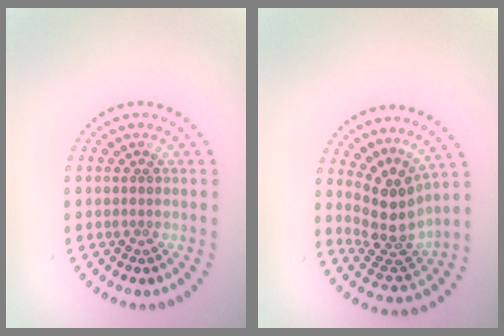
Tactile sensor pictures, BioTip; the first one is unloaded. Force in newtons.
{"total": 4.1, "press": 3.1, "slide": 2.7}